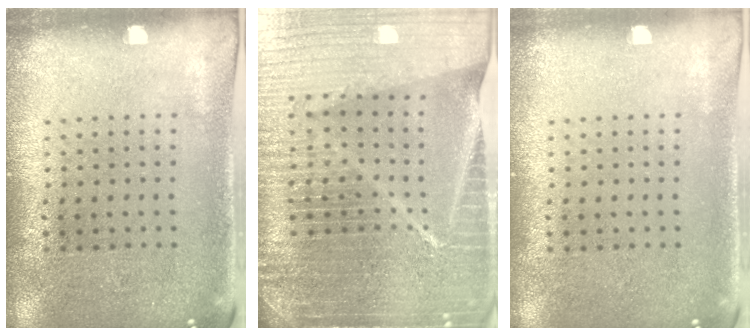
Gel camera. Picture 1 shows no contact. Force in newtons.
{"total": 7.2, "press": 6.1, "slide": 3.7}
{"total": 0.0}